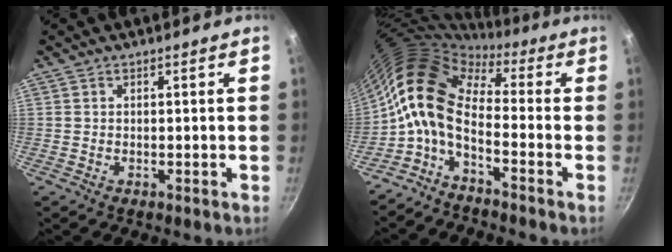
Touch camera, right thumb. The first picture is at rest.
{"total": 11.8, "force": [-2.3, 6.2, 9.7], "torque": [-0.170, 0.035, -0.065]}